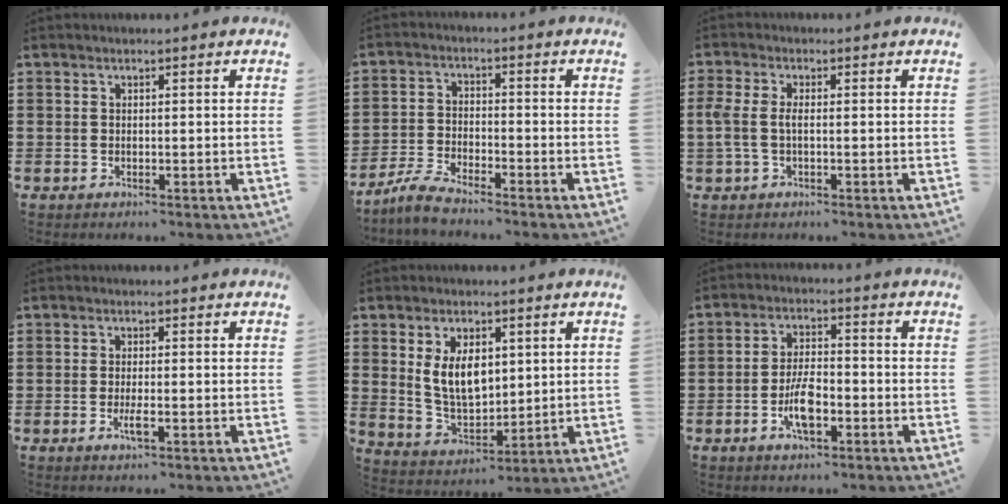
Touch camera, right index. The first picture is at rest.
{"total": 4.5, "force": [-4.3, 0.2, 1.4], "torque": [-0.048, -0.007, -0.089]}
{"total": 2.8, "force": [-0.5, 1.1, 2.5], "torque": [-0.068, -0.005, -0.017]}
{"total": 2.5, "force": [-1.0, 0.3, 2.3], "torque": [-0.054, -0.008, -0.022]}
{"total": 7.6, "force": [2.0, 4.5, 5.8], "torque": [-0.116, 0.004, 0.032]}
{"total": 6.2, "force": [-2.4, 2.4, 5.2], "torque": [-0.114, 0.001, -0.049]}